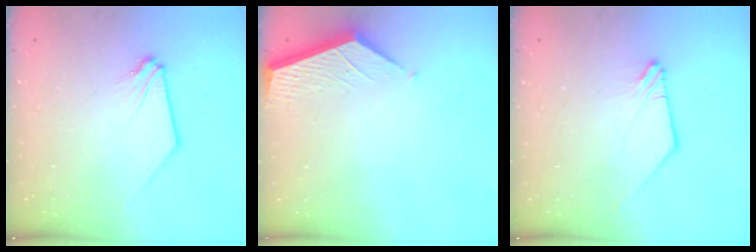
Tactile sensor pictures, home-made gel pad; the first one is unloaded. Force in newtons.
{"total": 3.7, "press": 3.7, "slide": 0.2}
{"total": 0.0}